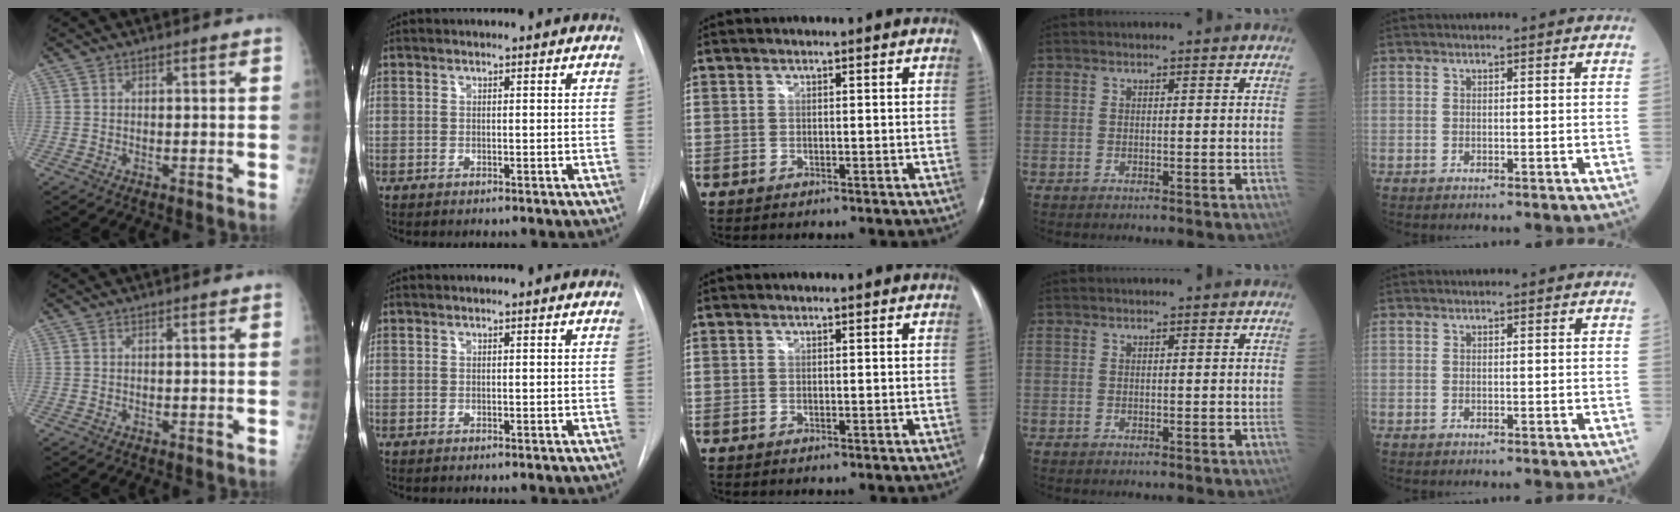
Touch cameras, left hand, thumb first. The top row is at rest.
{}